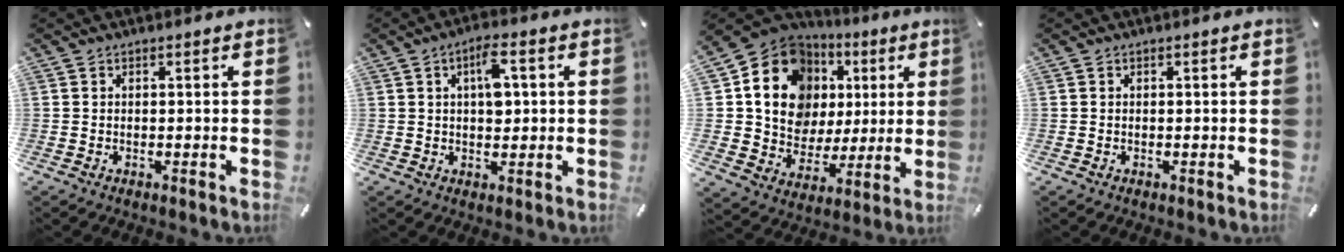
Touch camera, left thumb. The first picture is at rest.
{"total": 6.5, "force": [1.5, 3.4, 5.4], "torque": [-0.077, -0.001, 0.019]}
{"total": 16.5, "force": [5.6, 13.6, 7.3], "torque": [-0.142, -0.038, 0.108]}
{"total": 0.0}